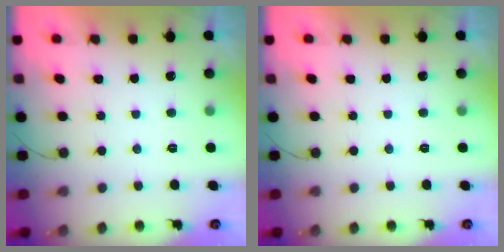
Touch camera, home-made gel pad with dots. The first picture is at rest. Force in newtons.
{"total": 0.0}